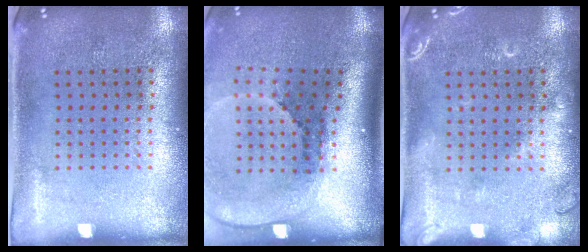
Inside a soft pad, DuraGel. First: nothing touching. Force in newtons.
{"total": 2.5, "press": 1.7, "slide": 1.8}
{"total": 2.0, "press": 2.0, "slide": 0.3}